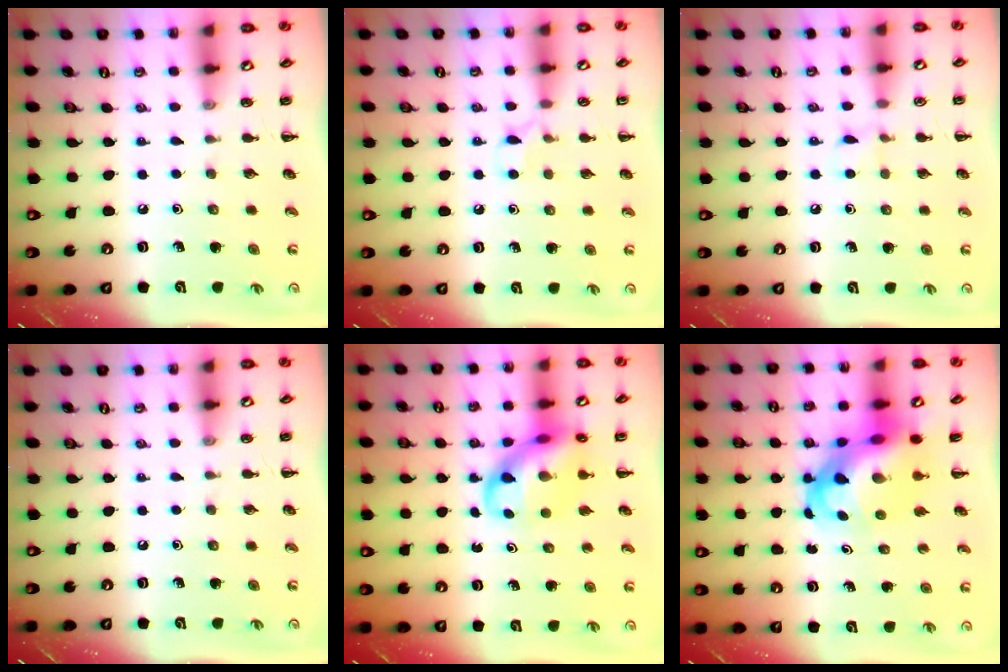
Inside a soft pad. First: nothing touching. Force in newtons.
{"total": 5.0, "press": 4.7, "slide": 1.4}
{"total": 5.0, "press": 4.7, "slide": 1.8}
{"total": 0.0}
{"total": 11.5, "press": 11.1, "slide": 2.8}
{"total": 11.8, "press": 11.4, "slide": 3.2}